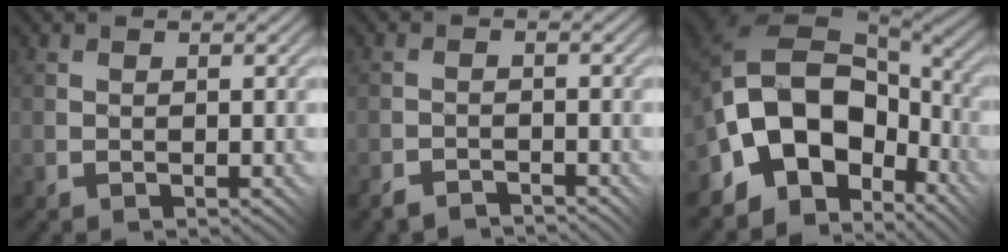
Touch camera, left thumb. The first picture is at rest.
{"total": 2.0, "force": [-2.0, 0.1, 0.1], "torque": [0.001, 0.008, -0.046]}
{"total": 13.6, "force": [-4.3, 9.6, 8.5], "torque": [-0.161, -0.010, -0.086]}